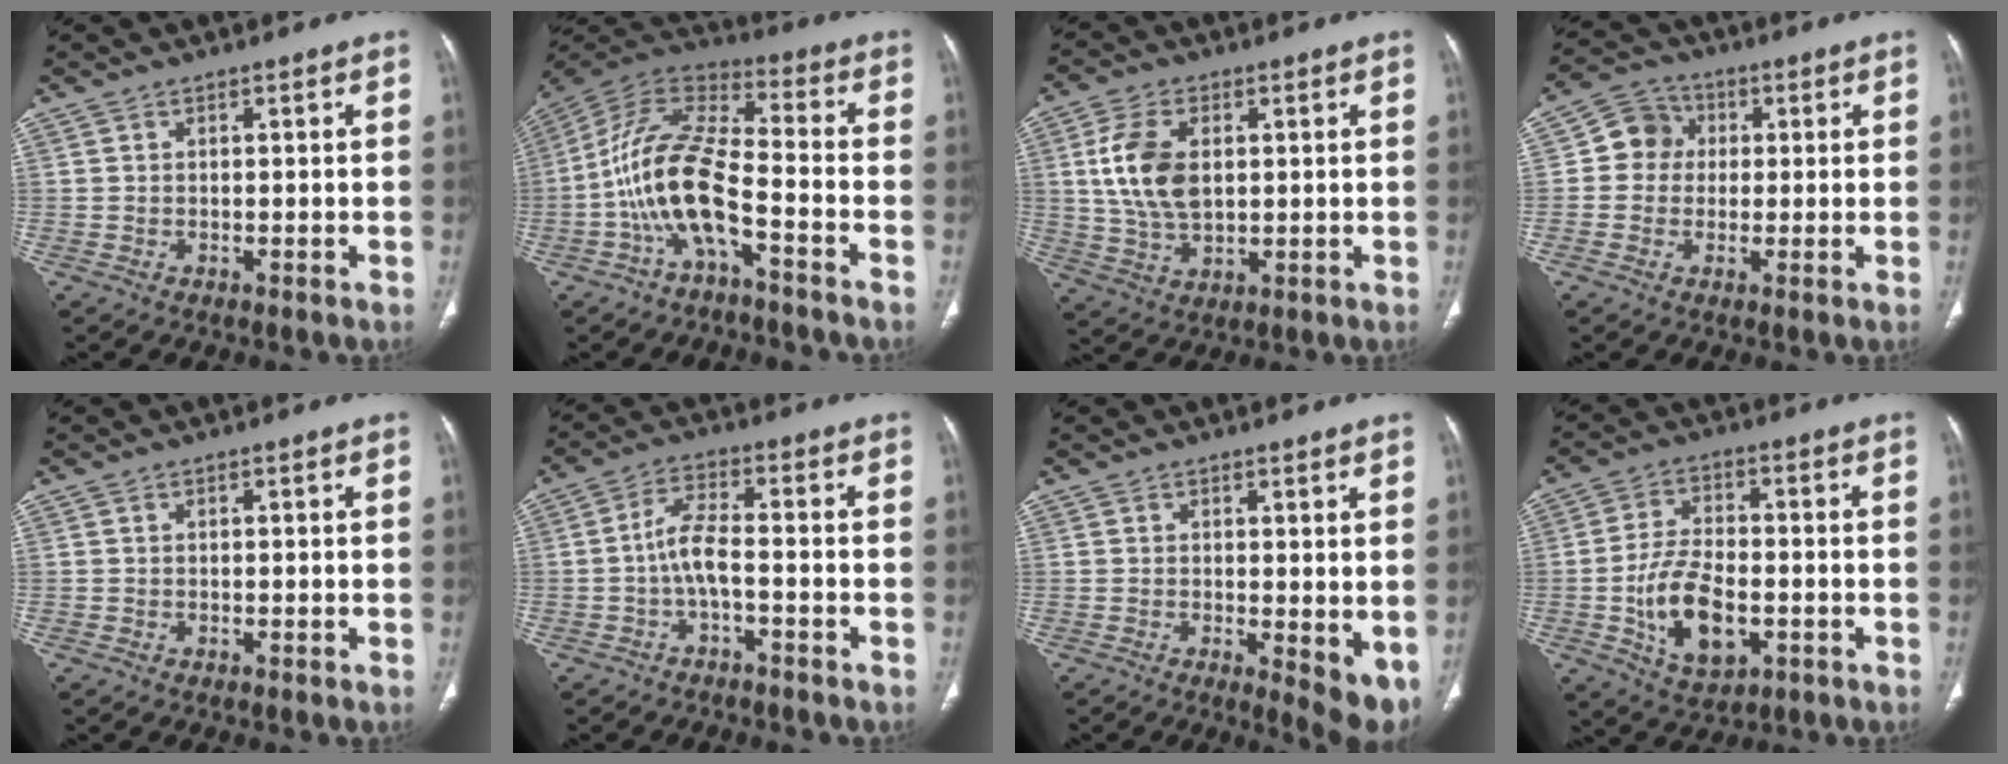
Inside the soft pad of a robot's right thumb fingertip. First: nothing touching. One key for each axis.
{"total": 14.5, "fx": -5.5, "fy": 5.1, "fz": 12.3, "tx": -0.254, "ty": 0.070, "tz": -0.109}
{"total": 10.8, "fx": 1.9, "fy": 6.5, "fz": 8.4, "tx": -0.162, "ty": -0.005, "tz": 0.041}
{"total": 6.8, "fx": 0.7, "fy": 6.2, "fz": 2.7, "tx": -0.022, "ty": 0.014, "tz": 0.000}
{"total": 0.0}
{"total": 5.2, "fx": -1.8, "fy": 1.7, "fz": 4.6, "tx": -0.096, "ty": 0.029, "tz": -0.037}
{"total": 6.3, "fx": -0.1, "fy": 2.5, "fz": 5.8, "tx": -0.074, "ty": -0.018, "tz": 0.002}
{"total": 12.2, "fx": -3.0, "fy": 6.8, "fz": 9.6, "tx": -0.164, "ty": 0.008, "tz": -0.046}